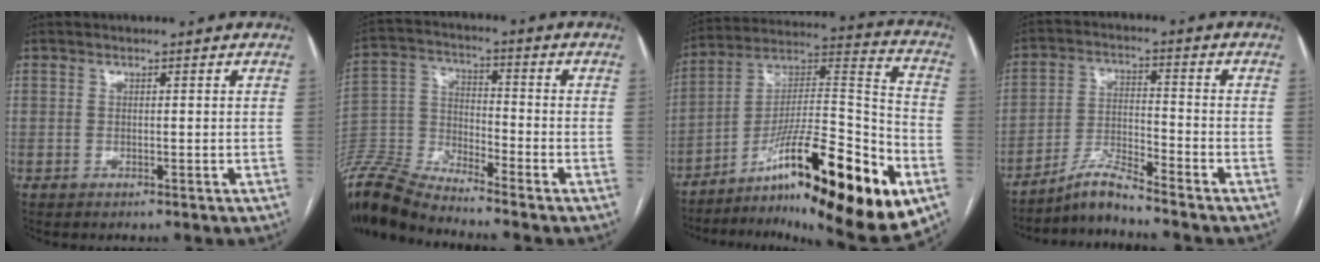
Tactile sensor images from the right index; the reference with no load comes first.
{"total": 12.2, "force": [-11.9, 0.0, 2.7], "torque": [-0.061, 0.012, -0.238]}
{"total": 27.6, "force": [-12.5, 4.3, 24.2], "torque": [-0.343, 0.005, -0.192]}
{"total": 5.8, "force": [-5.4, -0.7, 2.1], "torque": [-0.040, -0.014, -0.103]}